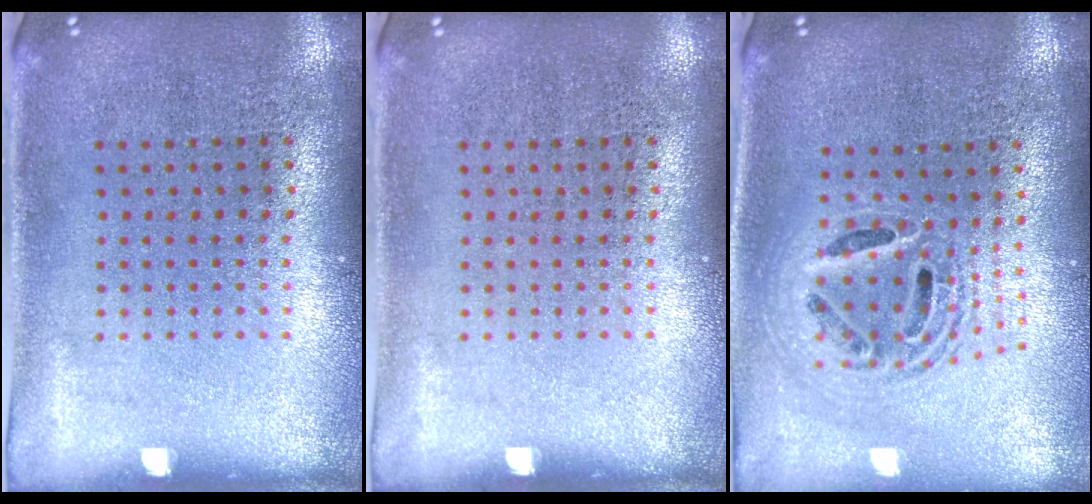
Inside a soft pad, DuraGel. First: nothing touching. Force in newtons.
{"total": 0.0}
{"total": 2.0, "press": 1.6, "slide": 1.3}